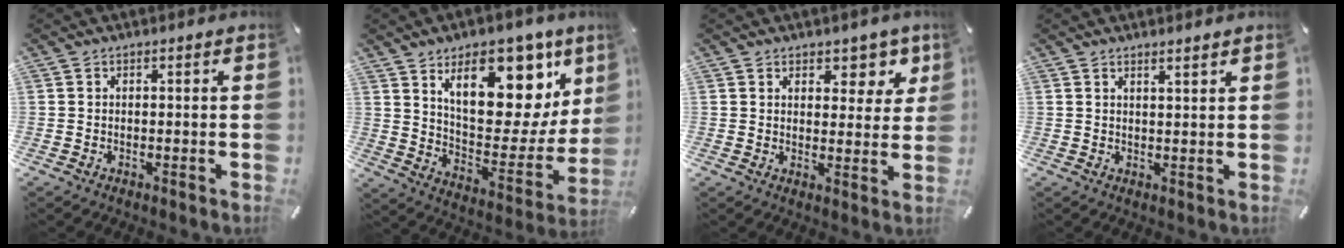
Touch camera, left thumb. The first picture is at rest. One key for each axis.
{"total": 21.6, "fx": 12.3, "fy": 11.2, "fz": 13.8, "tx": -0.185, "ty": -0.086, "tz": 0.204}
{"total": 6.5, "fx": 4.3, "fy": 4.0, "fz": 2.7, "tx": -0.014, "ty": -0.029, "tz": 0.069}
{"total": 1.7, "fx": 1.6, "fy": -0.3, "fz": 0.5, "tx": -0.010, "ty": -0.008, "tz": 0.029}